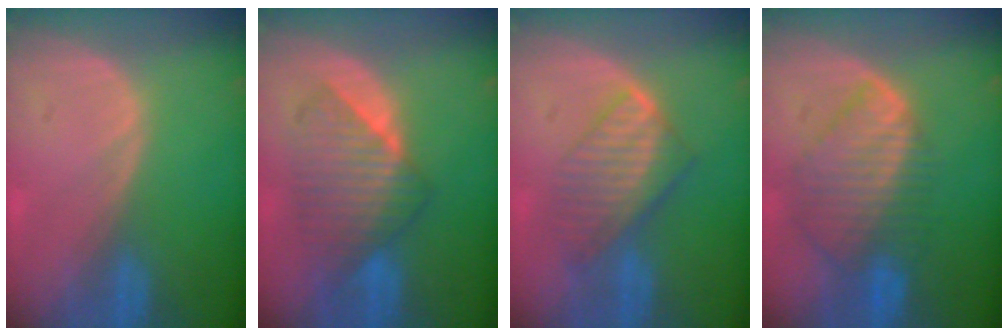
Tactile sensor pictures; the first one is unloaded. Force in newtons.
{"total": 7.6, "press": 7.5, "slide": 0.7}
{"total": 7.1, "press": 6.5, "slide": 2.8}
{"total": 8.7, "press": 7.7, "slide": 4.1}